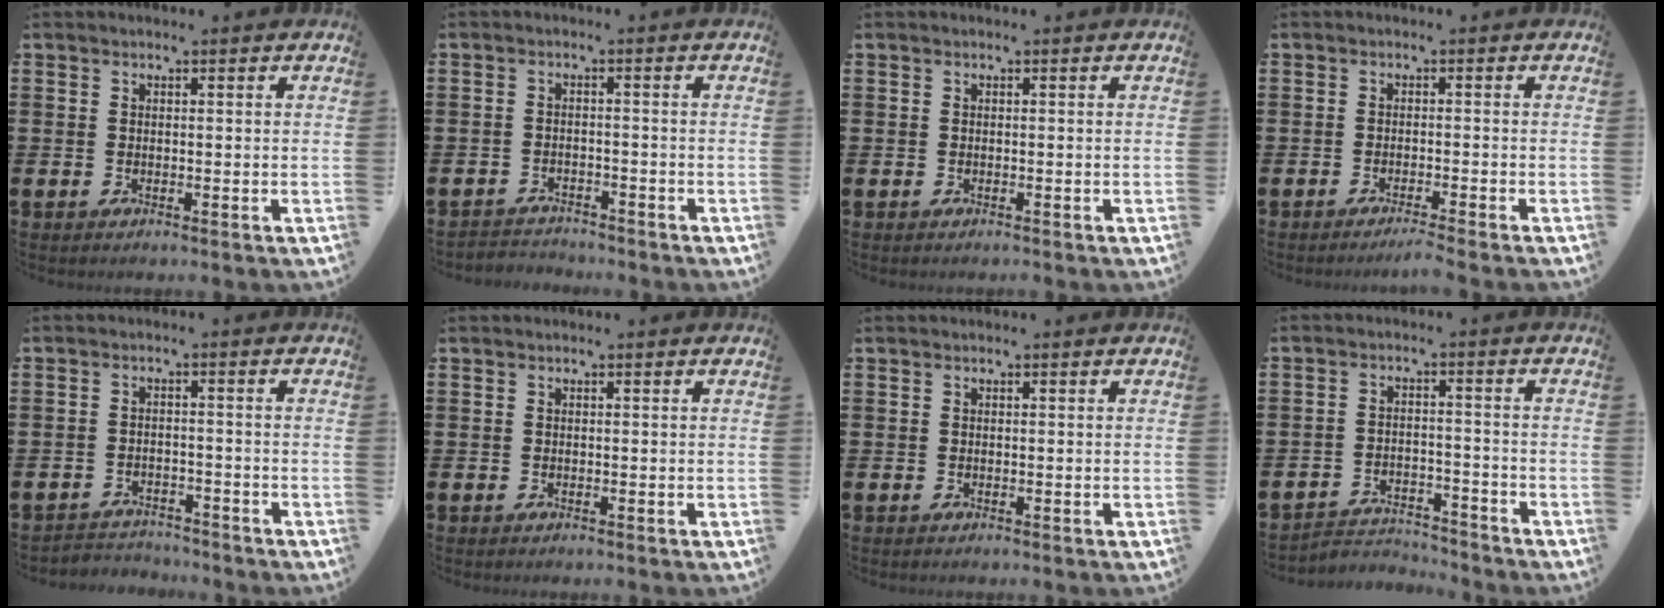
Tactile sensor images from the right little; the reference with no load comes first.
{"total": 2.0, "force": [-1.9, 0.2, -0.3], "torque": [0.000, 0.003, -0.045]}
{"total": 0.0}
{"total": 1.5, "force": [-1.3, -0.2, 0.7], "torque": [-0.009, 0.000, -0.025]}
{"total": 2.4, "force": [-2.3, 0.3, -0.3], "torque": [-0.004, 0.002, -0.052]}
{"total": 0.0}
{"total": 0.0}
{"total": 3.5, "force": [-3.5, 0.6, 0.2], "torque": [-0.009, 0.005, -0.075]}